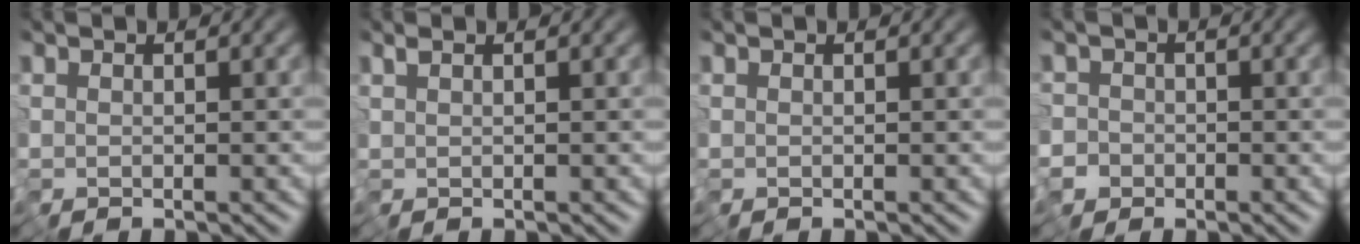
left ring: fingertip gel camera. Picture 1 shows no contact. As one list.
[{"total": 0.5, "force": [0.1, 0.1, 0.5], "torque": [-0.011, -0.001, 0.004]}, {"total": 0.0}, {"total": 2.1, "force": [-1.2, 1.7, 0.0], "torque": [-0.001, -0.007, -0.029]}]